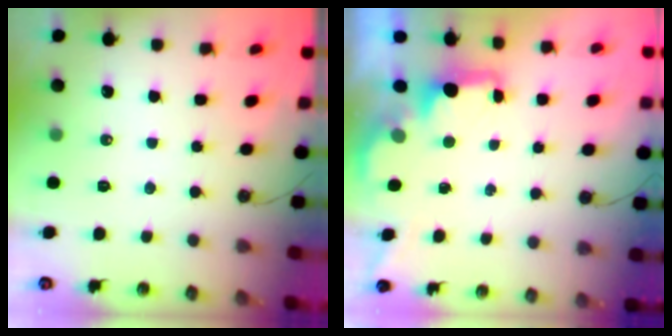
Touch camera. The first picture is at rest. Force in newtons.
{"total": 1.7, "press": 1.6, "slide": 0.6}